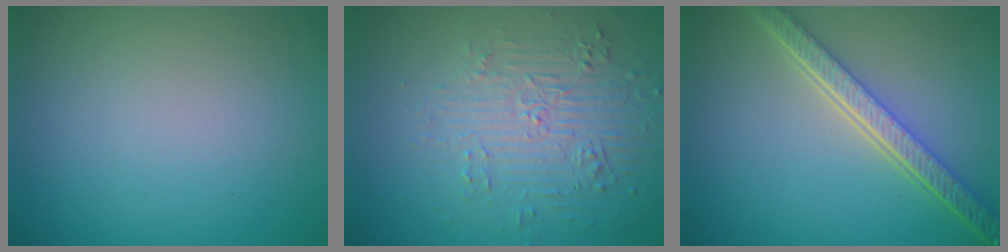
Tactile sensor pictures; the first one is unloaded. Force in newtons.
{"total": 4.4, "press": 3.4, "slide": 2.8}
{"total": 5.6, "press": 4.3, "slide": 3.6}